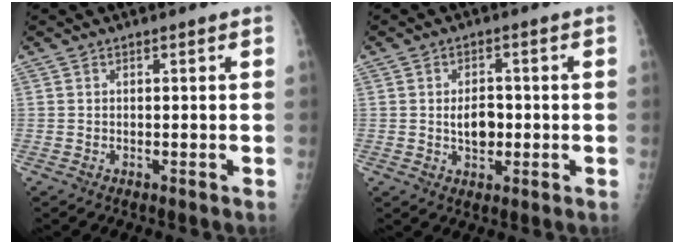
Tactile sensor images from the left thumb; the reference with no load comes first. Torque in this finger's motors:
{"motor_torque": [0.13, 0.02, 0.26, -0.16, 0.02]}